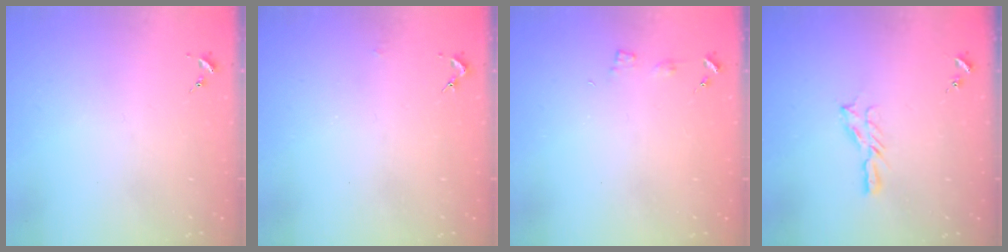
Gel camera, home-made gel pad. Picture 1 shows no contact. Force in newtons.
{"total": 1.4, "press": 1.4, "slide": 0.1}
{"total": 3.6, "press": 3.6, "slide": 0.5}
{"total": 4.7, "press": 4.7, "slide": 0.5}